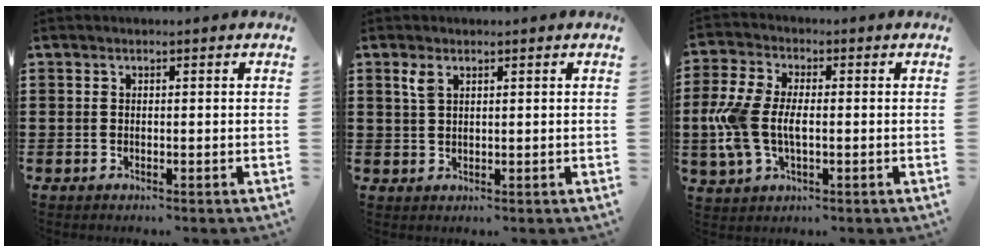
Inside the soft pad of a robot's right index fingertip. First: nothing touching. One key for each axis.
{"total": 2.1, "fx": 1.1, "fy": 1.0, "fz": 1.5, "tx": -0.034, "ty": 0.004, "tz": 0.020}
{"total": 8.0, "fx": -0.8, "fy": 4.5, "fz": 6.5, "tx": -0.172, "ty": -0.006, "tz": -0.026}